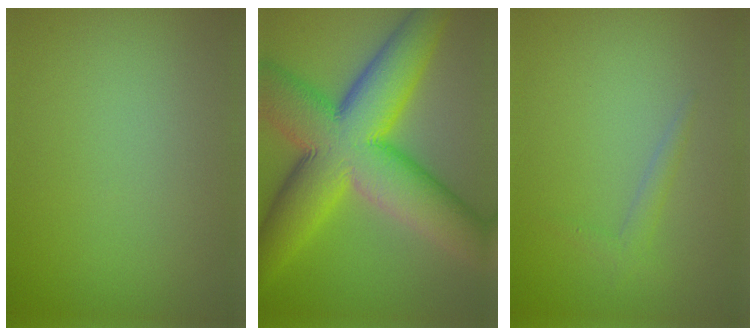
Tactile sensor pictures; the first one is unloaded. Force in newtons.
{"total": 14.9, "press": 14.9, "slide": 0.2}
{"total": 1.3, "press": 1.3, "slide": 0.1}